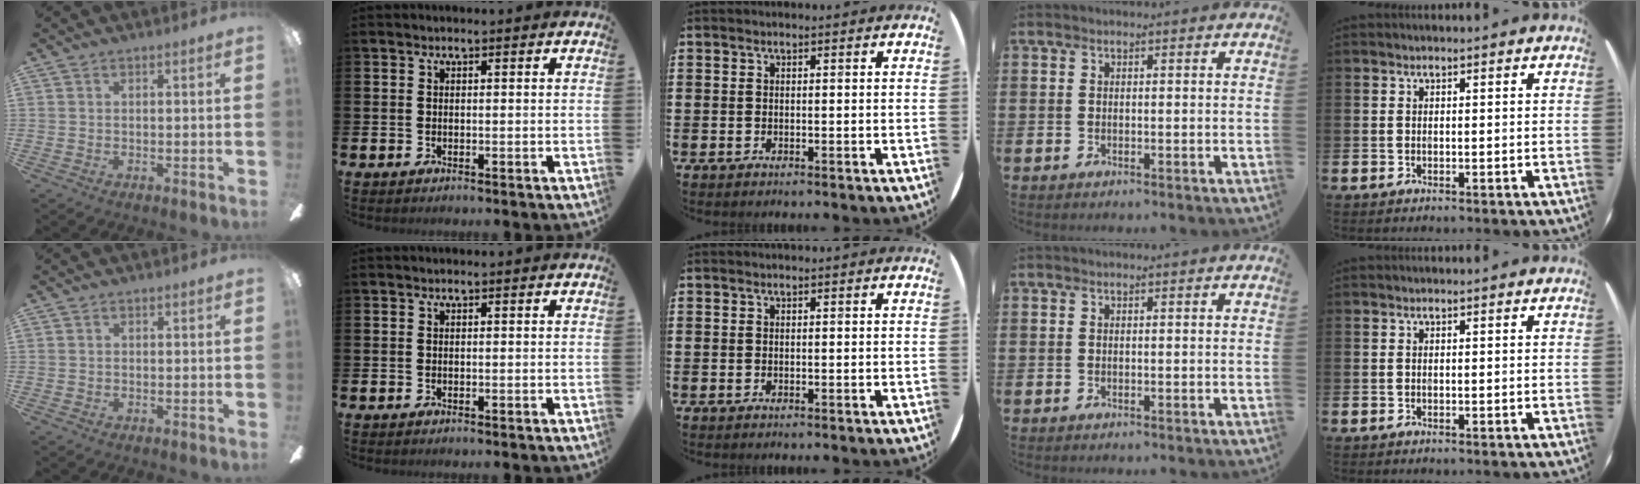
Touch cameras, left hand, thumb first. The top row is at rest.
{"thumb": {"total": 0.5, "force": [0.1, 0.5, 0.2], "torque": [-0.003, 0.005, 0.000]}}